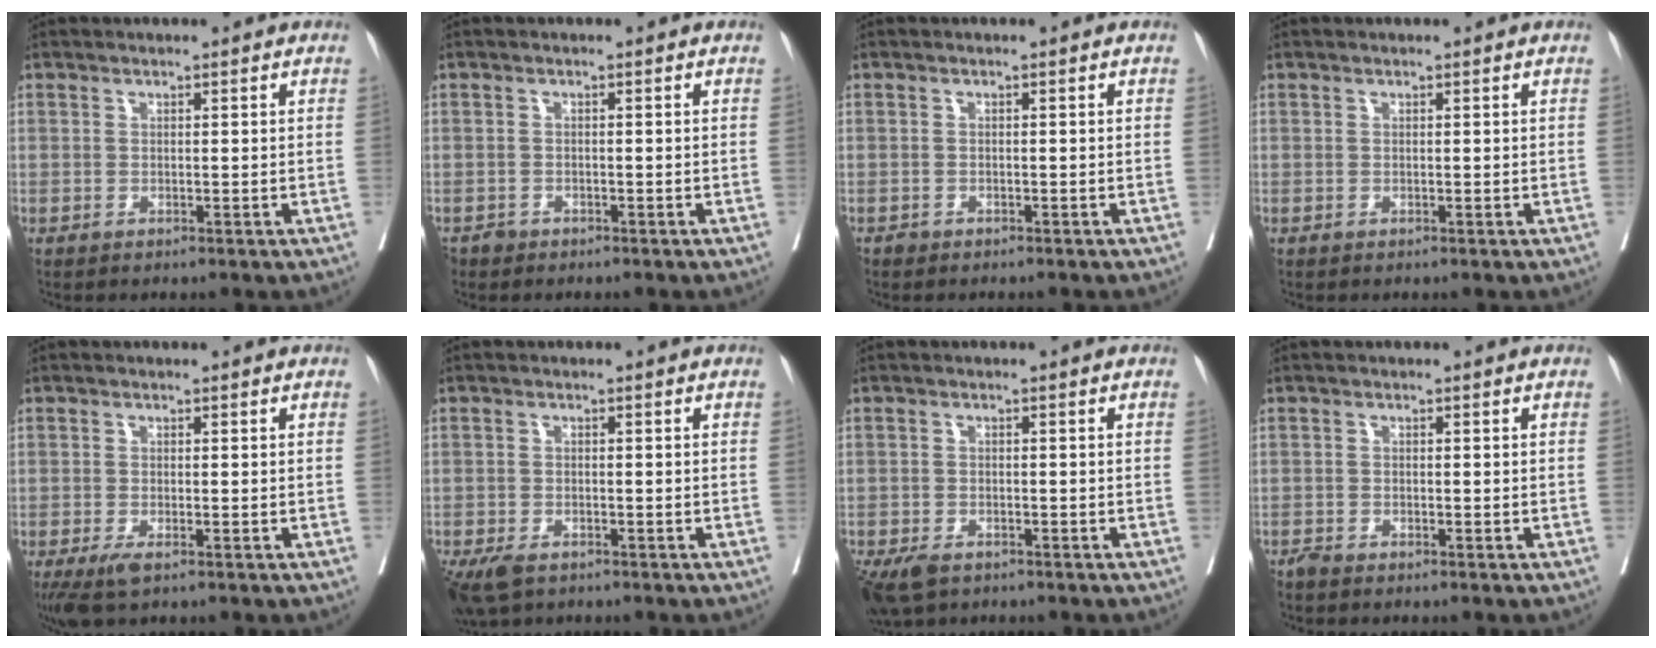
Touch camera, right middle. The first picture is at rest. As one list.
[{"total": 1.2, "force": [-0.9, 0.8, -0.1], "torque": [-0.002, 0.003, -0.016]}, {"total": 0.6, "force": [-0.5, 0.3, 0.0], "torque": [-0.005, 0.002, -0.010]}, {"total": 0.0}, {"total": 3.5, "force": [-2.2, 0.9, 2.6], "torque": [-0.051, -0.010, -0.037]}, {"total": 7.2, "force": [-4.9, 3.6, 3.9], "torque": [-0.083, -0.012, -0.080]}, {"total": 7.7, "force": [-5.2, 4.1, 3.9], "torque": [-0.086, -0.011, -0.084]}, {"total": 1.1, "force": [-1.0, 0.1, 0.3], "torque": [-0.008, -0.001, -0.021]}]